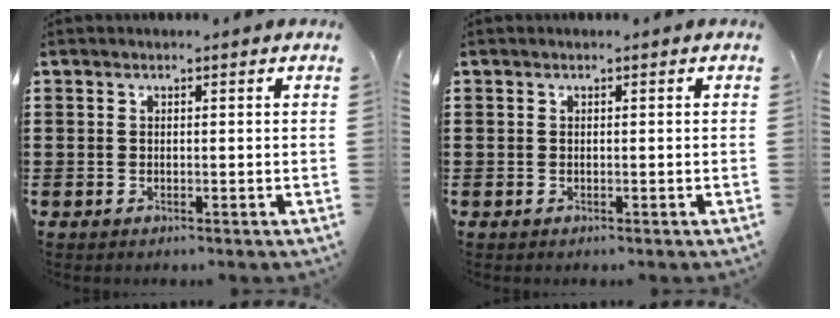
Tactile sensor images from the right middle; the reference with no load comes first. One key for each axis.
{"total": 0.0}